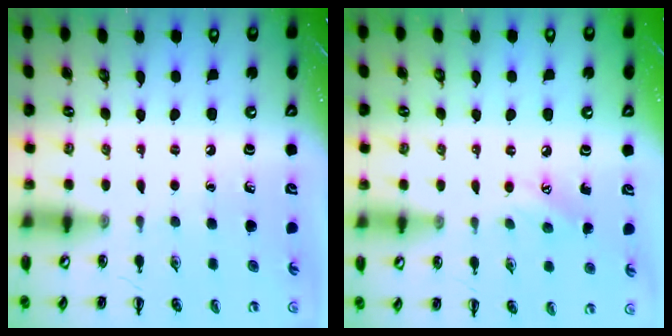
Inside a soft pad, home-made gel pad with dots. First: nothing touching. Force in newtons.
{"total": 7.4, "press": 7.1, "slide": 1.9}